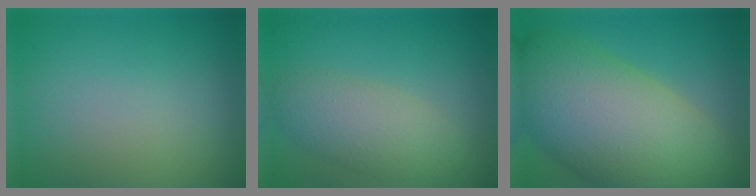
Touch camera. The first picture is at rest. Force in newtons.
{"total": 4.5, "press": 4.5, "slide": 0.1}
{"total": 14.4, "press": 14.4, "slide": 0.8}